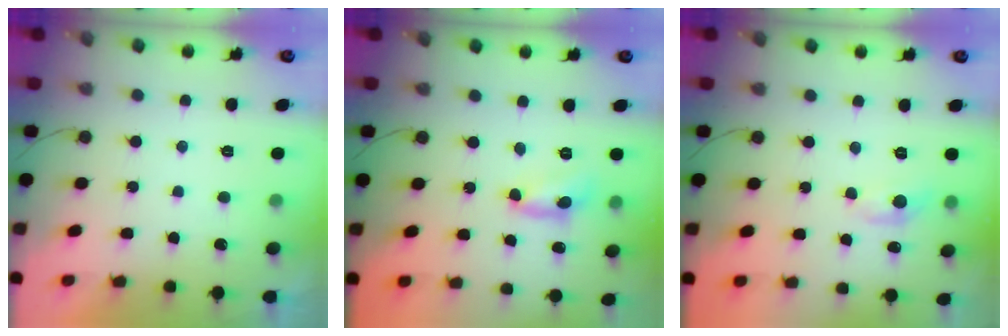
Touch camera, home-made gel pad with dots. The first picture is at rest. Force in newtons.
{"total": 4.2, "press": 4.2, "slide": 0.3}
{"total": 5.3, "press": 5.2, "slide": 0.6}